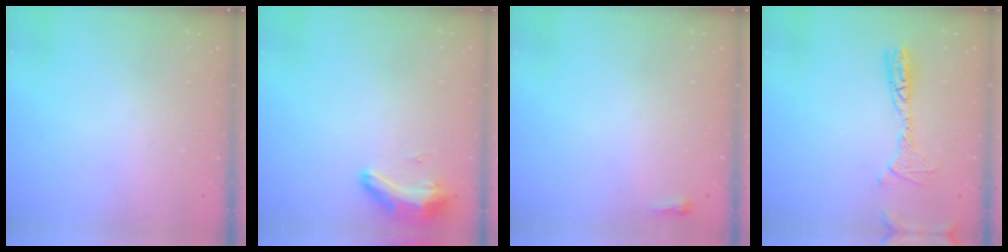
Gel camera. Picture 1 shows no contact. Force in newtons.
{"total": 11.0, "press": 9.7, "slide": 5.3}
{"total": 2.4, "press": 2.4, "slide": 0.6}
{"total": 14.6, "press": 12.8, "slide": 7.1}